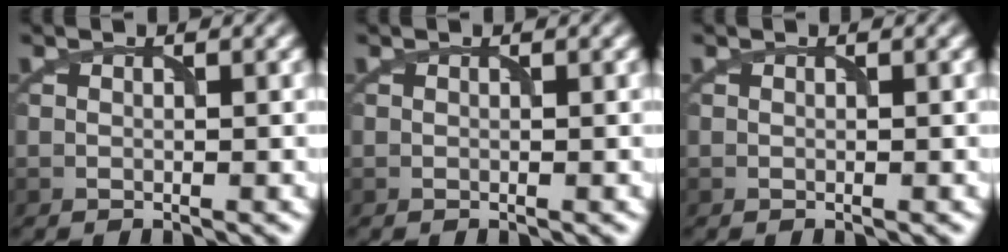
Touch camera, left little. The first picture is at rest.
{"total": 0.0}
{"total": 0.0}